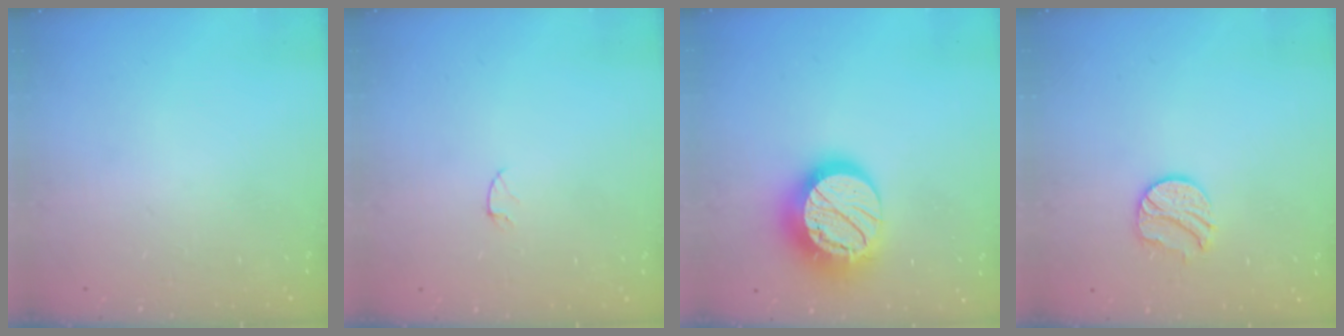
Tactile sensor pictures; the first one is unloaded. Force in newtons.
{"total": 2.9, "press": 2.9, "slide": 0.3}
{"total": 19.7, "press": 19.7, "slide": 1.3}
{"total": 9.8, "press": 9.8, "slide": 0.7}